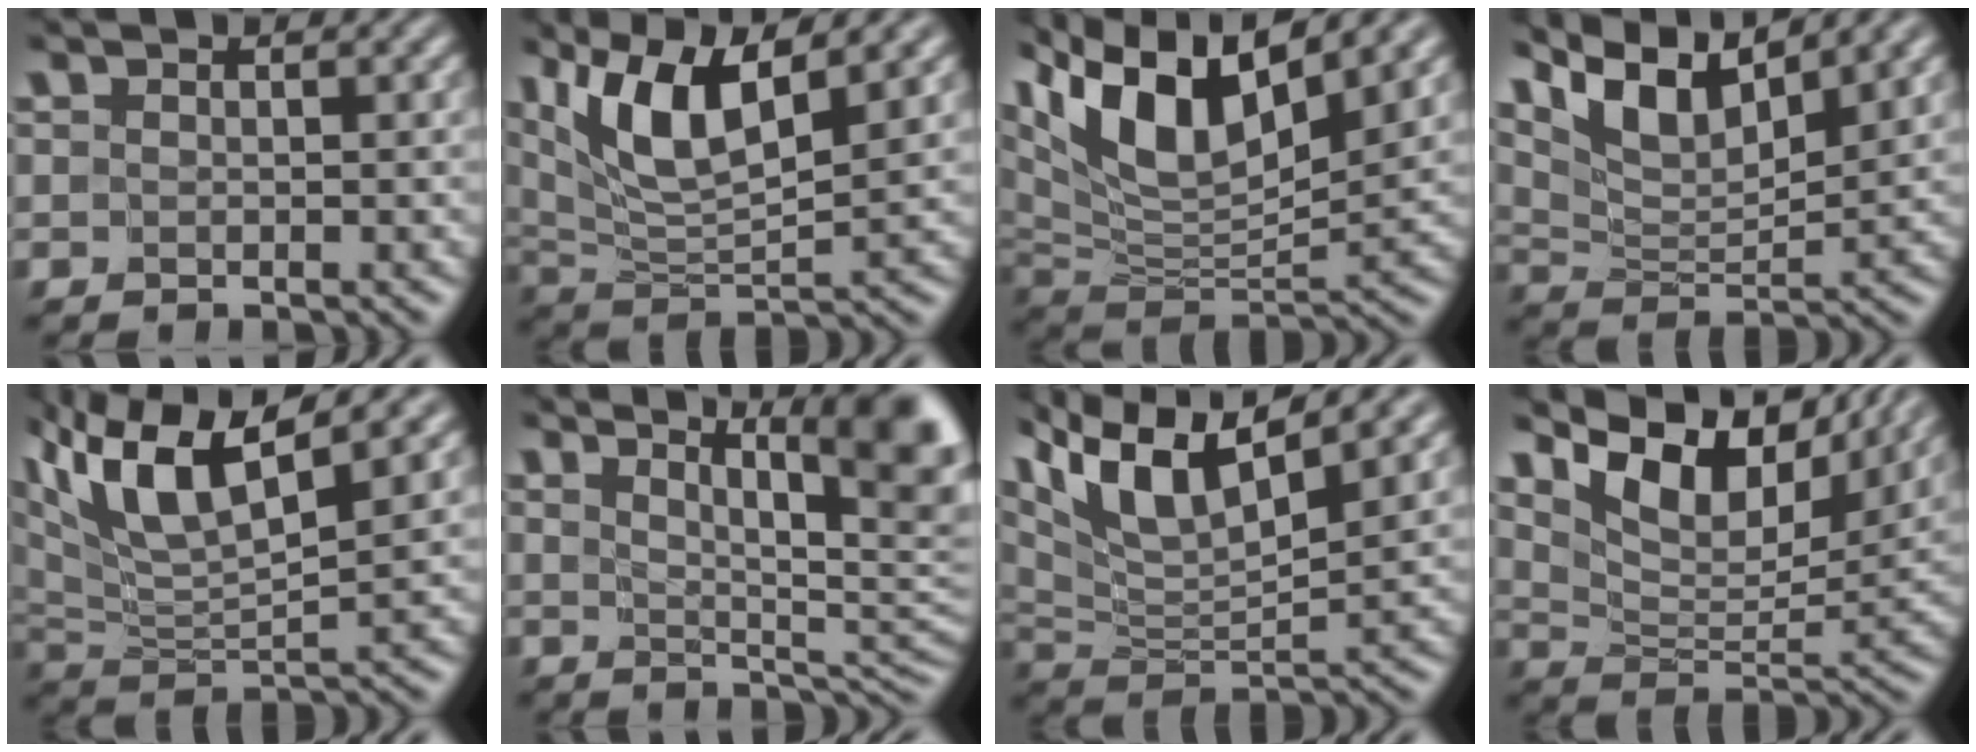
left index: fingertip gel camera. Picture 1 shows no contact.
{"total": 7.2, "force": [3.6, 2.1, 5.9], "torque": [-0.125, -0.001, 0.070]}
{"total": 10.5, "force": [6.2, 3.6, 7.7], "torque": [-0.146, 0.007, 0.115]}
{"total": 7.4, "force": [5.6, 1.9, 4.5], "torque": [-0.094, 0.004, 0.108]}
{"total": 9.0, "force": [5.5, 2.4, 6.8], "torque": [-0.148, 0.016, 0.103]}
{"total": 11.8, "force": [6.2, 3.7, 9.4], "torque": [-0.099, 0.033, 0.071]}
{"total": 8.3, "force": [5.8, 2.0, 5.6], "torque": [-0.118, 0.012, 0.110]}
{"total": 11.0, "force": [7.4, 4.5, 6.9], "torque": [-0.134, 0.008, 0.134]}